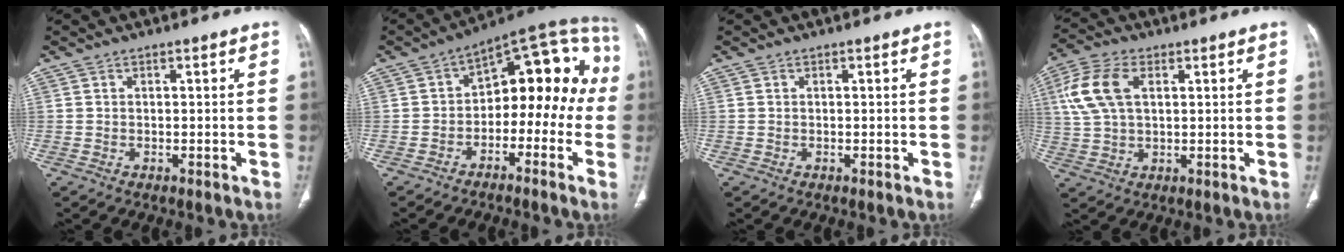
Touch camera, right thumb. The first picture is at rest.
{"total": 17.3, "force": [-2.4, 10.2, 13.8], "torque": [-0.134, 0.071, -0.042]}
{"total": 0.0}
{"total": 10.5, "force": [3.1, 6.1, 8.0], "torque": [-0.179, 0.012, 0.061]}